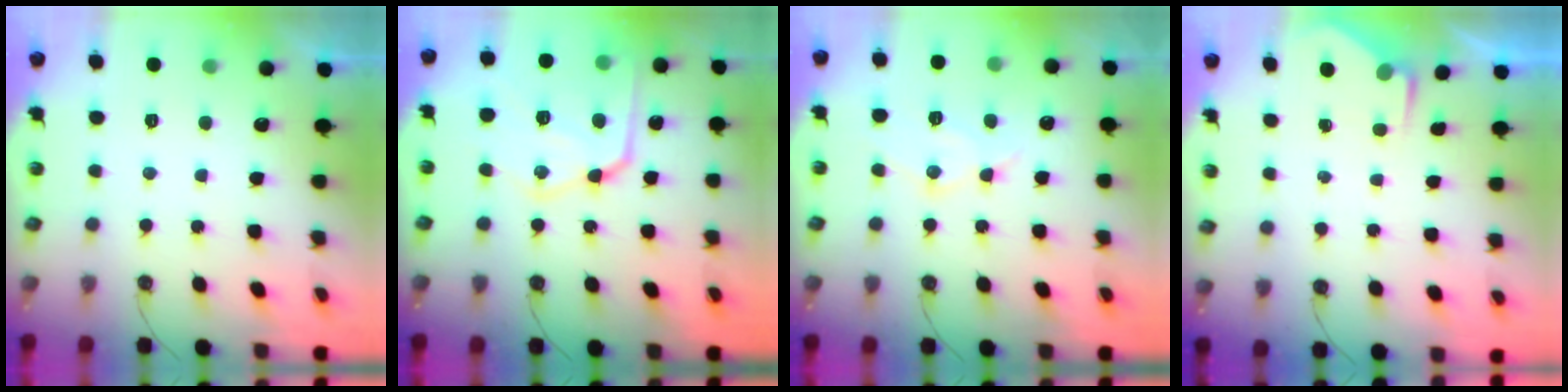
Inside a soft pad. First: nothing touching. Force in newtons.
{"total": 18.8, "press": 18.7, "slide": 1.6}
{"total": 11.0, "press": 11.0, "slide": 0.9}
{"total": 2.7, "press": 2.6, "slide": 0.4}